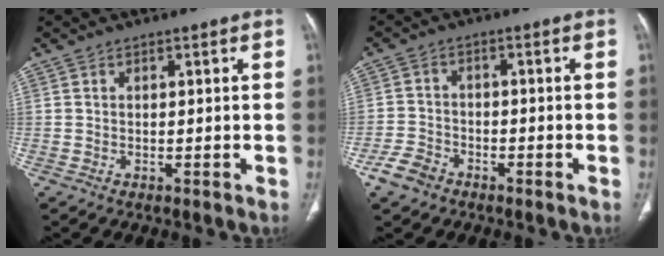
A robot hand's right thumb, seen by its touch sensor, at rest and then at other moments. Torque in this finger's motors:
{"motor_torque": [1.47, 0.73, 0.36, -0.89, -0.02]}